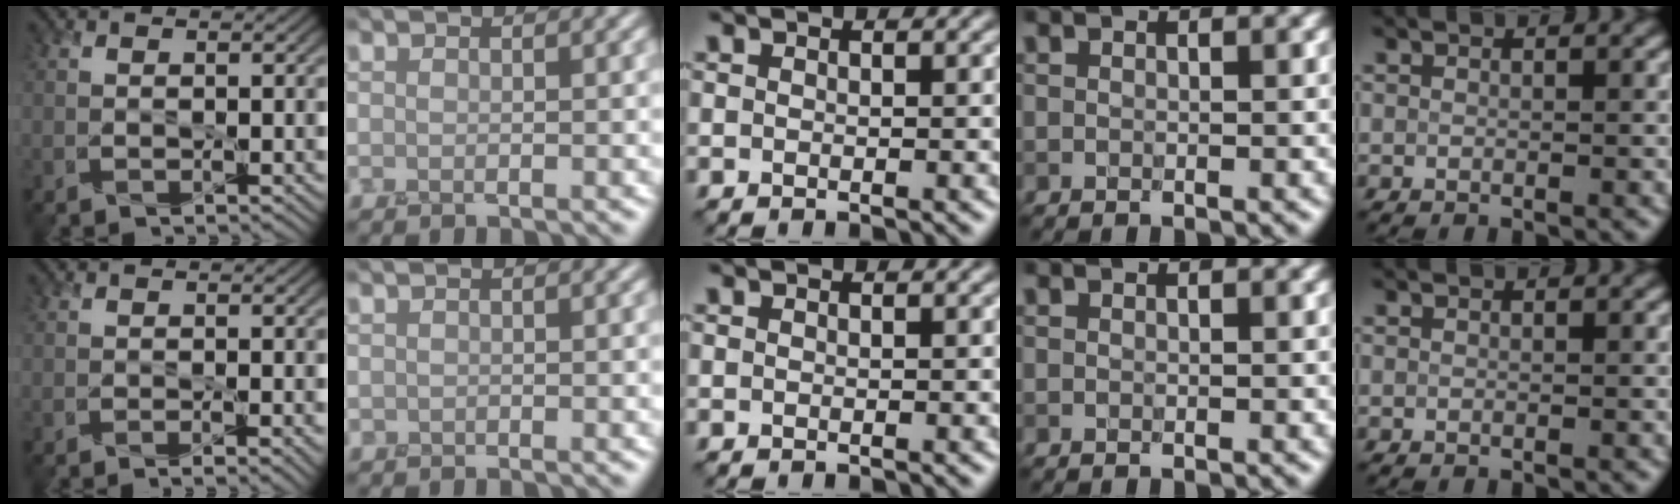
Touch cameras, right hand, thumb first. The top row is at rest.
{"thumb": {"total": 0.9, "force": [-0.3, 0.0, 0.9], "torque": [-0.014, -0.004, -0.005]}, "index": {"total": 0.5, "force": [0.1, -0.1, -0.5], "torque": [0.014, 0.003, 0.005]}}